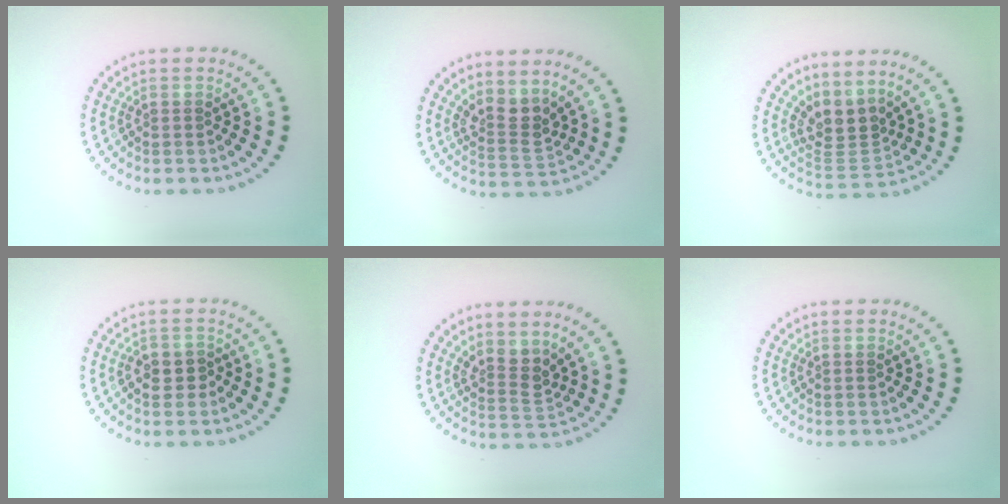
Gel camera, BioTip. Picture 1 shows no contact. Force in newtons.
{"total": 2.8, "press": 2.1, "slide": 1.8}
{"total": 3.4, "press": 2.5, "slide": 2.4}
{"total": 2.3, "press": 2.1, "slide": 0.8}
{"total": 2.5, "press": 1.9, "slide": 1.6}
{"total": 0.0}